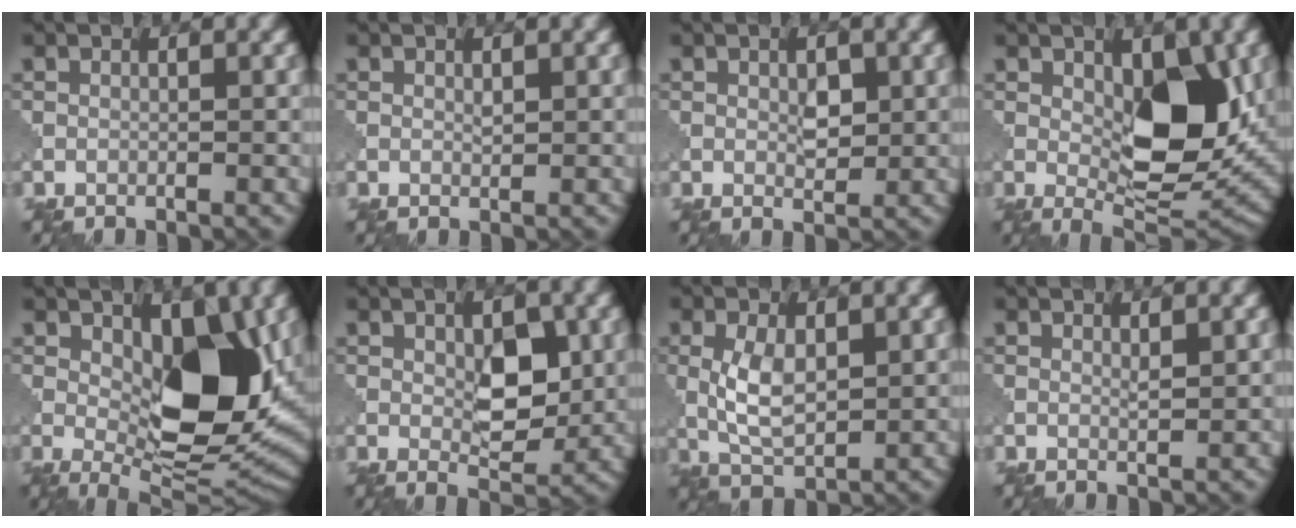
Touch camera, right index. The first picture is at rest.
{"total": 0.7, "force": [0.6, 0.2, 0.2], "torque": [-0.005, -0.003, 0.014]}
{"total": 1.6, "force": [0.7, 1.0, 1.0], "torque": [-0.016, -0.003, 0.015]}
{"total": 8.8, "force": [1.1, 4.0, 7.8], "torque": [-0.119, -0.006, 0.028]}
{"total": 10.5, "force": [1.1, 5.0, 9.2], "torque": [-0.131, -0.008, 0.026]}
{"total": 4.4, "force": [0.9, 2.3, 3.6], "torque": [-0.053, -0.005, 0.023]}
{"total": 3.6, "force": [0.8, 1.9, 3.0], "torque": [-0.070, 0.000, 0.021]}
{"total": 0.8, "force": [0.7, 0.0, 0.2], "torque": [-0.006, -0.004, 0.014]}